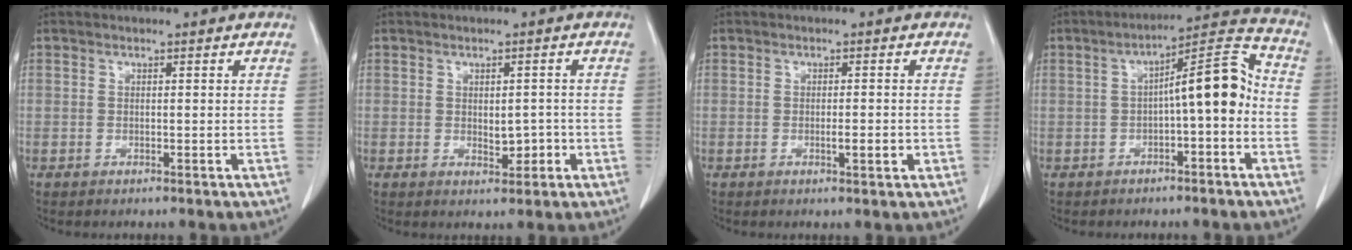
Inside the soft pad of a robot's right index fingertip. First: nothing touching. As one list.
[{"total": 2.8, "force": [-0.6, 1.5, 2.3], "torque": [-0.029, 0.001, -0.003]}, {"total": 2.3, "force": [-0.7, 0.3, 2.2], "torque": [-0.038, -0.002, -0.009]}, {"total": 9.9, "force": [-1.1, 1.9, 9.6], "torque": [-0.138, 0.037, -0.016]}]